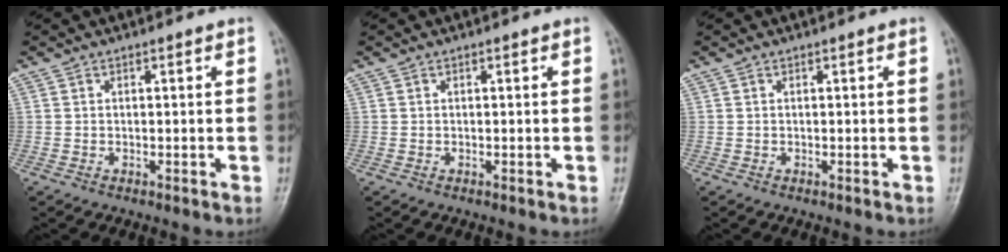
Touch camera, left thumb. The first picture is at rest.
{"total": 0.0}
{"total": 0.0}